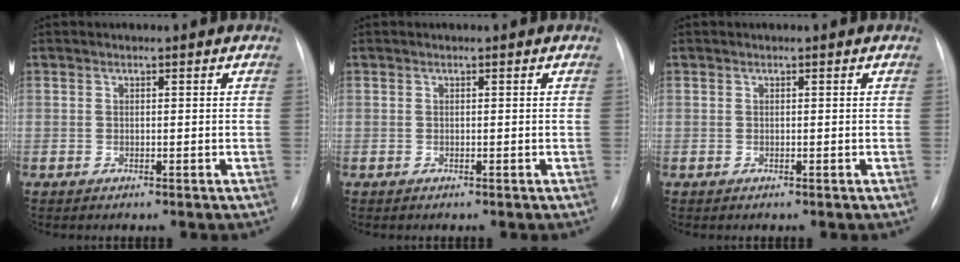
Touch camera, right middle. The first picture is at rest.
{"total": 0.0}
{"total": 0.0}